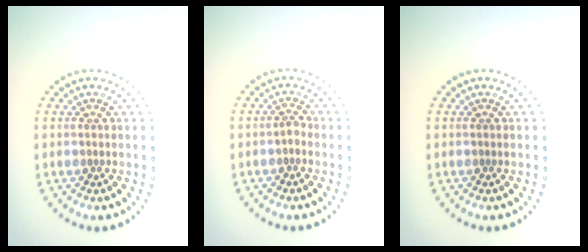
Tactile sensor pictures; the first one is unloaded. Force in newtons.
{"total": 0.9, "press": 0.7, "slide": 0.6}
{"total": 0.0}